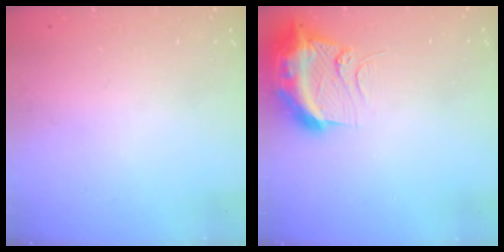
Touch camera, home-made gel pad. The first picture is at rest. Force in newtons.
{"total": 13.2, "press": 13.1, "slide": 1.4}